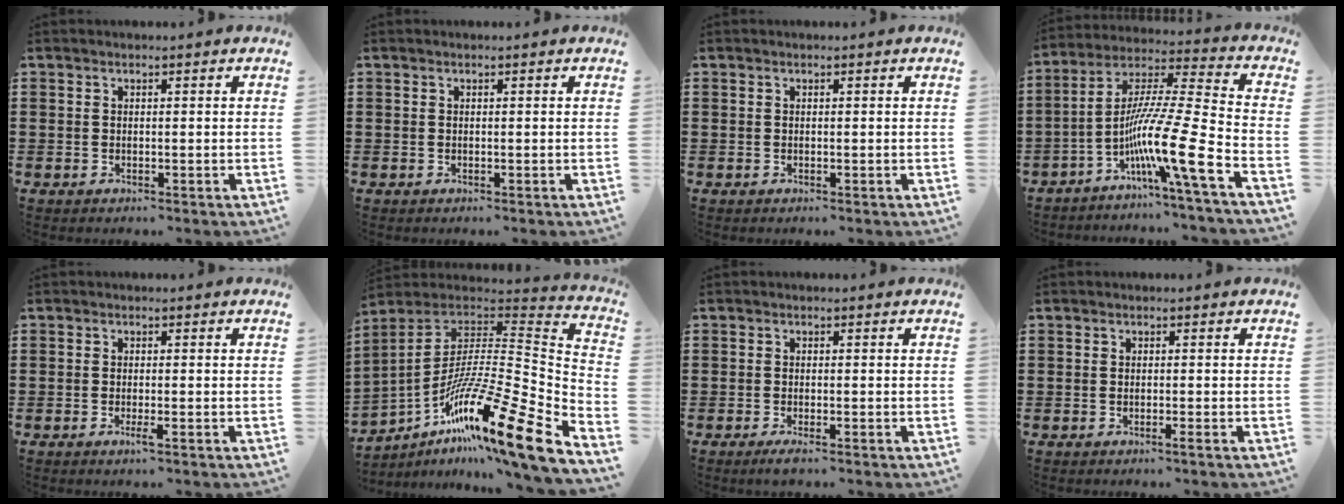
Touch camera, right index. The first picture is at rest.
{"total": 0.0}
{"total": 0.0}
{"total": 14.4, "force": [-6.9, 0.3, 12.6], "torque": [-0.240, -0.020, -0.132]}
{"total": 1.6, "force": [-0.8, 0.1, 1.4], "torque": [-0.031, -0.006, -0.016]}
{"total": 18.1, "force": [-11.3, 1.3, 14.1], "torque": [-0.245, -0.003, -0.211]}
{"total": 1.4, "force": [-1.0, 0.1, 0.9], "torque": [-0.023, -0.006, -0.020]}
{"total": 0.6, "force": [-0.2, -0.2, 0.5], "torque": [-0.008, -0.003, -0.004]}